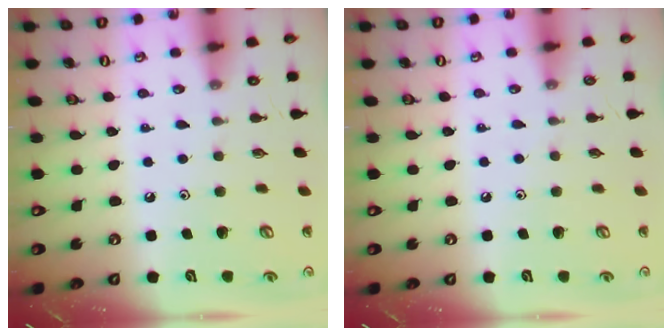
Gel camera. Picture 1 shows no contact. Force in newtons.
{"total": 2.6, "press": 2.6, "slide": 0.4}